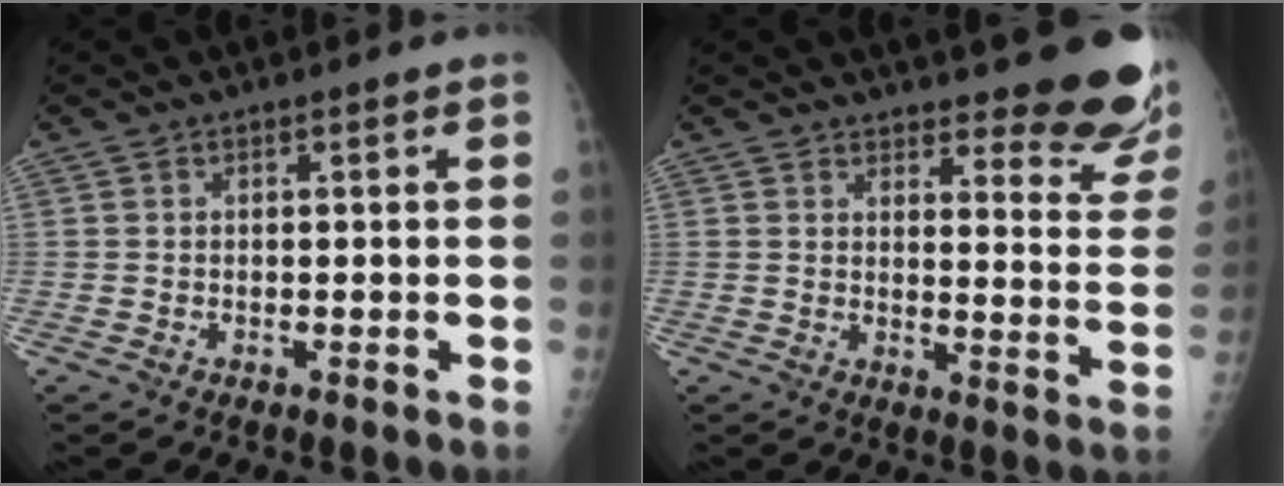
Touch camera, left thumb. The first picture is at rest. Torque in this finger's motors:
{"motor_torque": [0.20, 0.19, 0.15, -0.35, 0.12]}